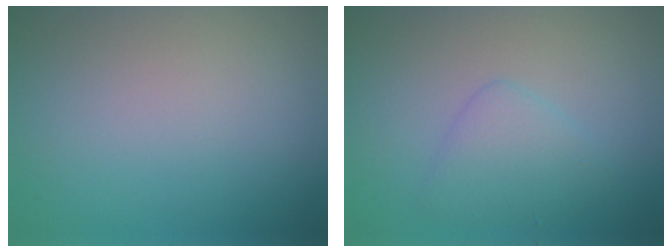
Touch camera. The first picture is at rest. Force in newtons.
{"total": 2.5, "press": 2.5, "slide": 0.1}